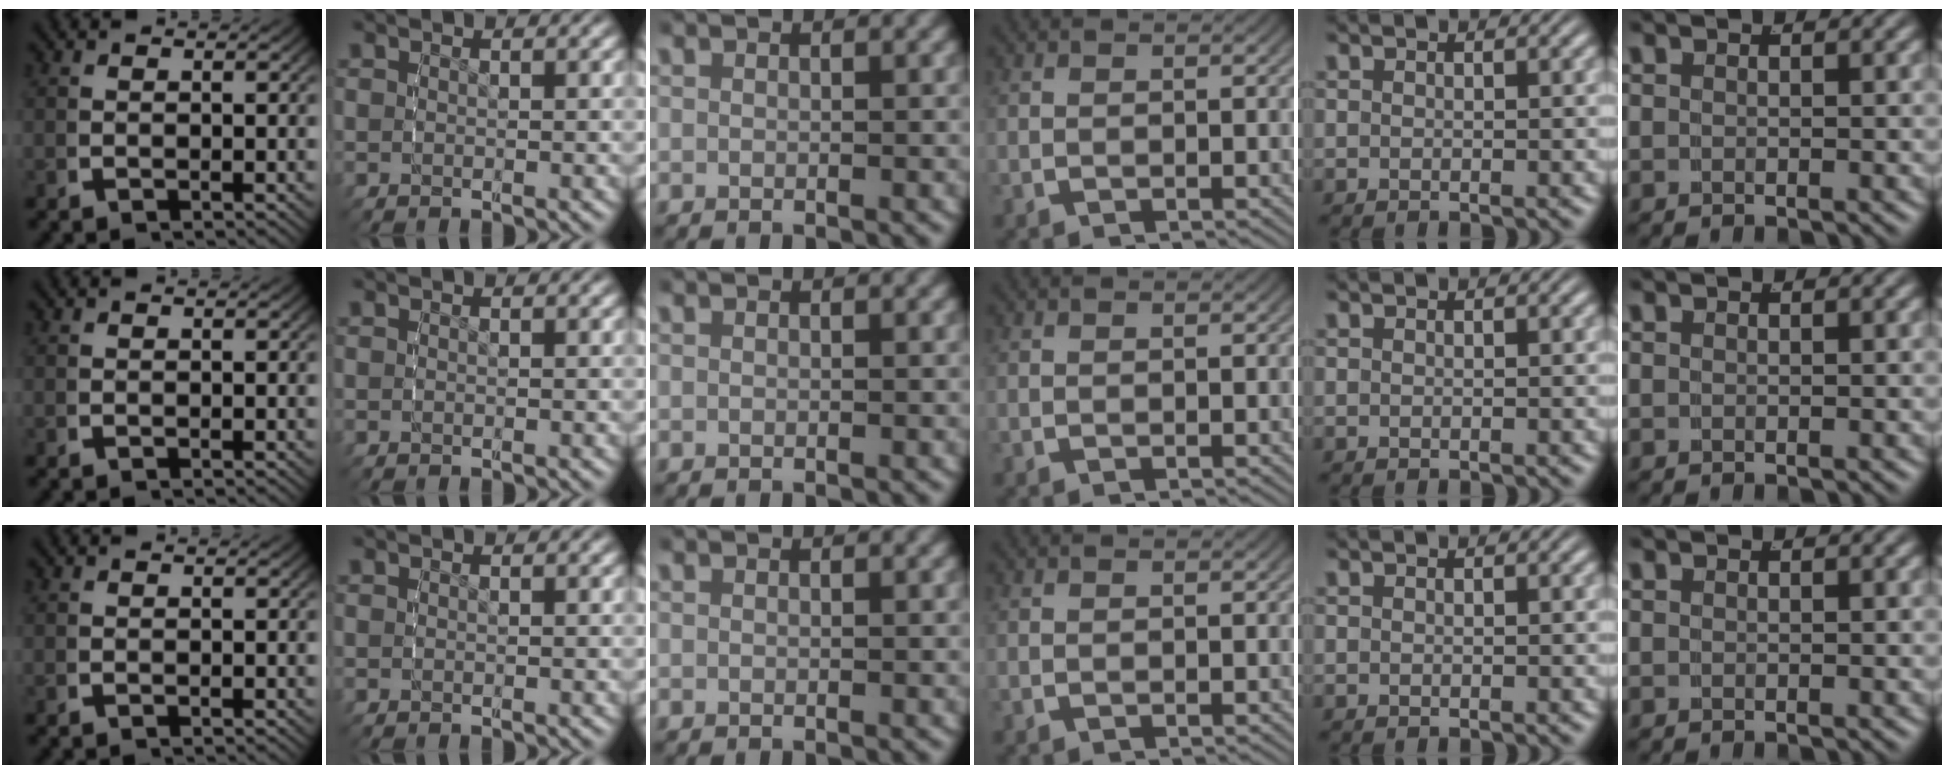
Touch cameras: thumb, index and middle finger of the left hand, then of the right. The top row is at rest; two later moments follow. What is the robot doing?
{"motion": "reach", "object": "paper towel"}